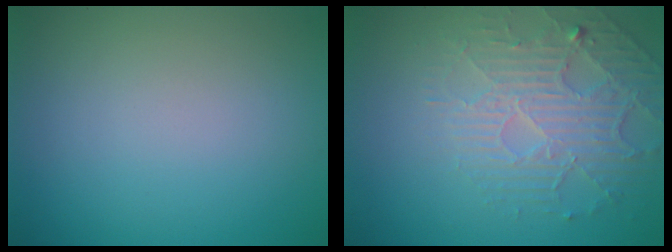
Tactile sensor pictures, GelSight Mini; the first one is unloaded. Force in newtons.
{"total": 4.7, "press": 3.5, "slide": 3.1}